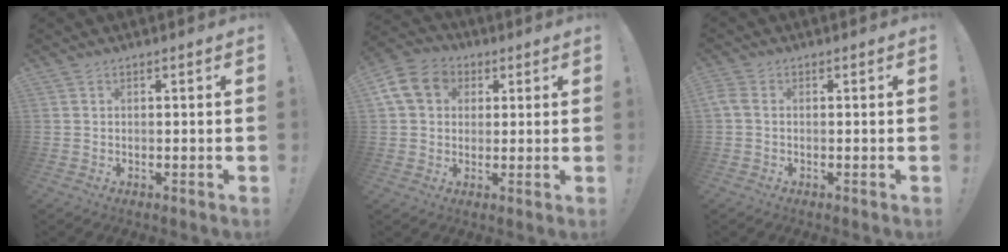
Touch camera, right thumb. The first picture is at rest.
{"total": 12.4, "force": [3.7, 10.0, 6.3], "torque": [-0.101, 0.004, 0.076]}
{"total": 2.0, "force": [0.1, 1.3, 1.4], "torque": [-0.031, 0.003, 0.004]}